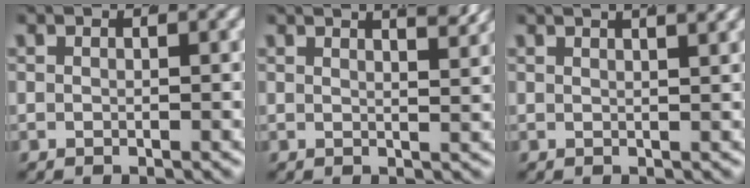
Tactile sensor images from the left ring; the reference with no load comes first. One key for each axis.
{"total": 4.5, "fx": 3.4, "fy": 0.7, "fz": 2.9, "tx": -0.030, "ty": 0.001, "tz": 0.054}
{"total": 4.3, "fx": 2.9, "fy": 0.9, "fz": 3.1, "tx": -0.026, "ty": 0.015, "tz": 0.040}